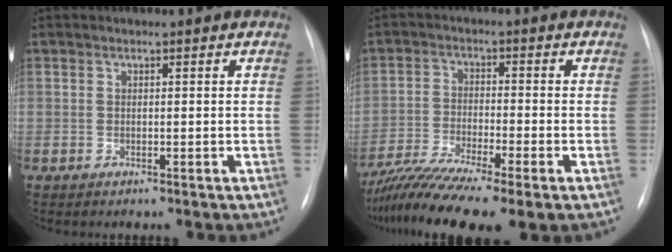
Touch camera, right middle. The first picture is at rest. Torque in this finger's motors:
{"motor_torque": [1.20, -0.93, 0.32, 0.18]}